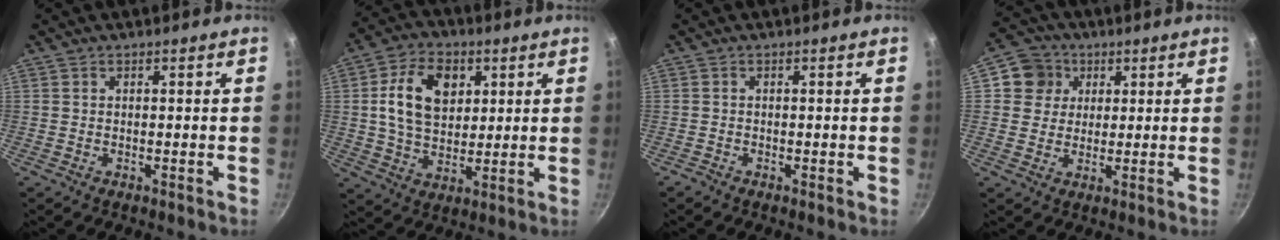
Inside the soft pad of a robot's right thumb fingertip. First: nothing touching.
{"total": 13.2, "force": [3.4, 9.2, 8.8], "torque": [-0.133, -0.001, 0.053]}
{"total": 0.6, "force": [-0.4, 0.3, 0.4], "torque": [-0.008, 0.002, -0.009]}
{"total": 7.1, "force": [2.3, 6.5, 1.8], "torque": [0.011, 0.007, 0.028]}